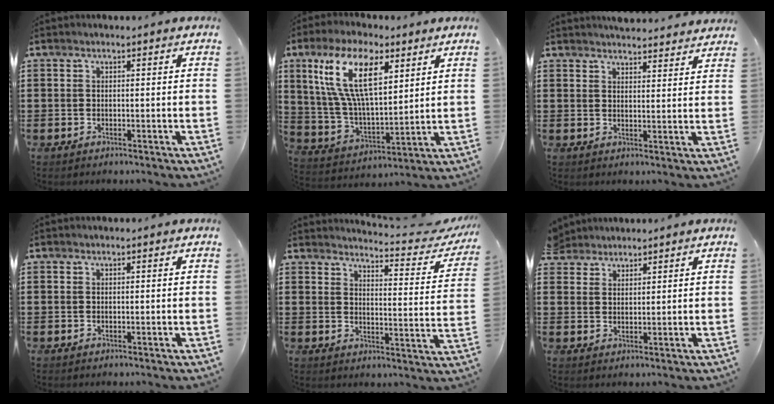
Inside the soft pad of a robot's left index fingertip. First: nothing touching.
{"total": 14.2, "force": [7.2, 5.9, 10.7], "torque": [-0.233, -0.002, 0.132]}
{"total": 3.6, "force": [3.6, 0.0, 0.2], "torque": [-0.006, -0.017, 0.065]}
{"total": 0.0}
{"total": 3.5, "force": [3.2, -0.4, 1.4], "torque": [-0.031, -0.035, 0.043]}
{"total": 2.4, "force": [2.2, 0.7, -0.4], "torque": [0.000, 0.003, 0.044]}